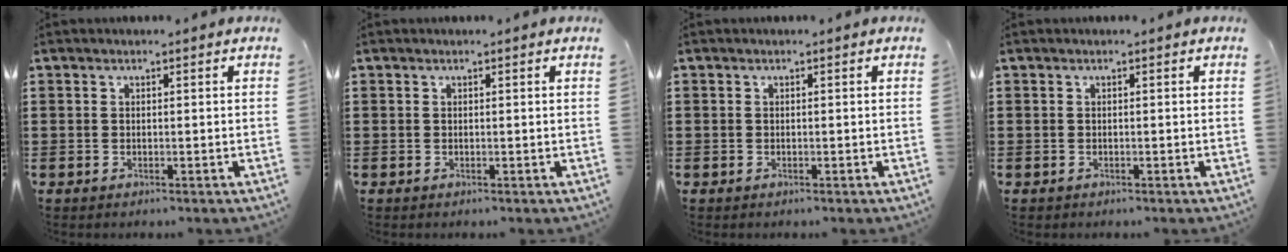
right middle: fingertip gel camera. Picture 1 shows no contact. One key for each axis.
{"total": 0.0}
{"total": 0.0}
{"total": 0.0}